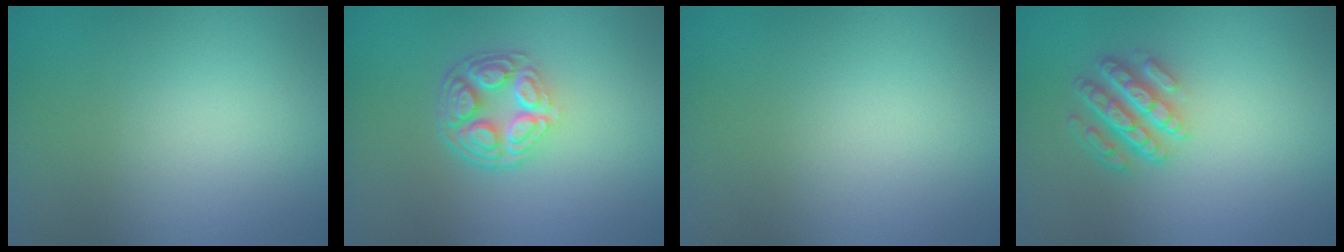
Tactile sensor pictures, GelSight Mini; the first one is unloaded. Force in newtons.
{"total": 4.7, "press": 3.3, "slide": 3.3}
{"total": 0.0}
{"total": 4.5, "press": 3.4, "slide": 3.0}